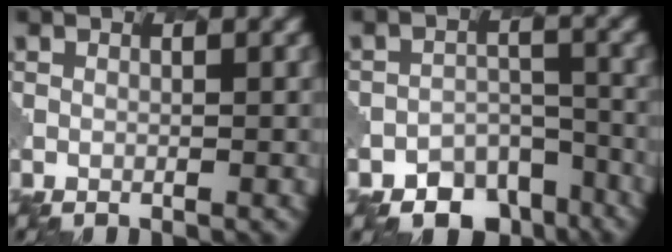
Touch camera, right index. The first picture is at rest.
{"total": 6.6, "force": [-5.0, 3.8, 2.0], "torque": [-0.017, -0.015, -0.066]}